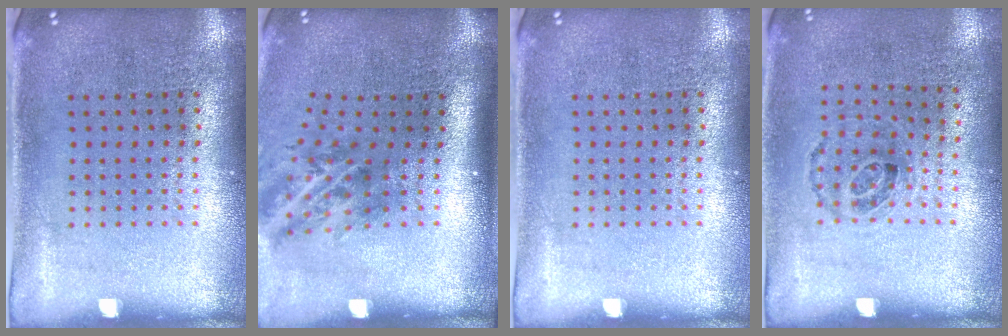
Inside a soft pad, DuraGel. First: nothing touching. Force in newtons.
{"total": 1.9, "press": 1.2, "slide": 1.4}
{"total": 0.0}
{"total": 0.9, "press": 0.7, "slide": 0.6}